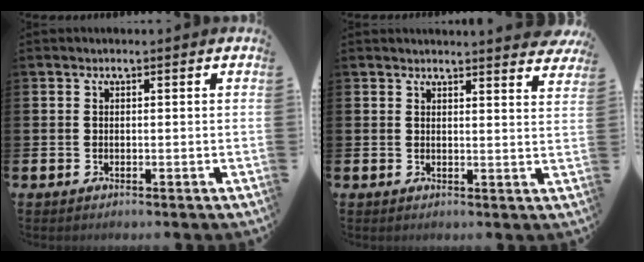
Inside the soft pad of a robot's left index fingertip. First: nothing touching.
{"total": 2.6, "force": [2.6, -0.4, -0.3], "torque": [0.012, -0.024, 0.044]}